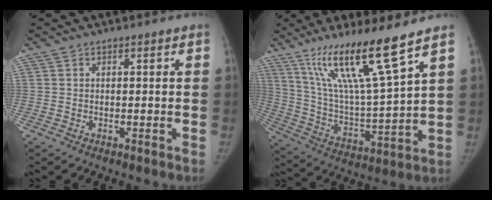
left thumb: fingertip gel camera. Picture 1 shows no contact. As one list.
[{"total": 18.0, "force": [11.8, 0.9, 13.5], "torque": [-0.233, -0.062, 0.223]}]